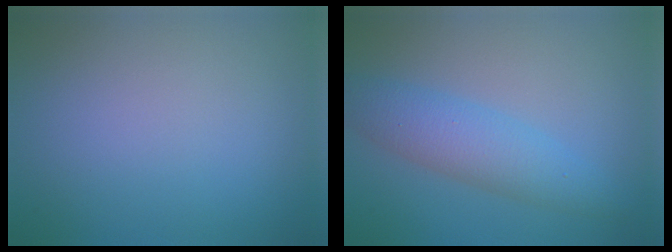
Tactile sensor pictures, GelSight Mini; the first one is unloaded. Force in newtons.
{"total": 4.3, "press": 4.3, "slide": 0.1}